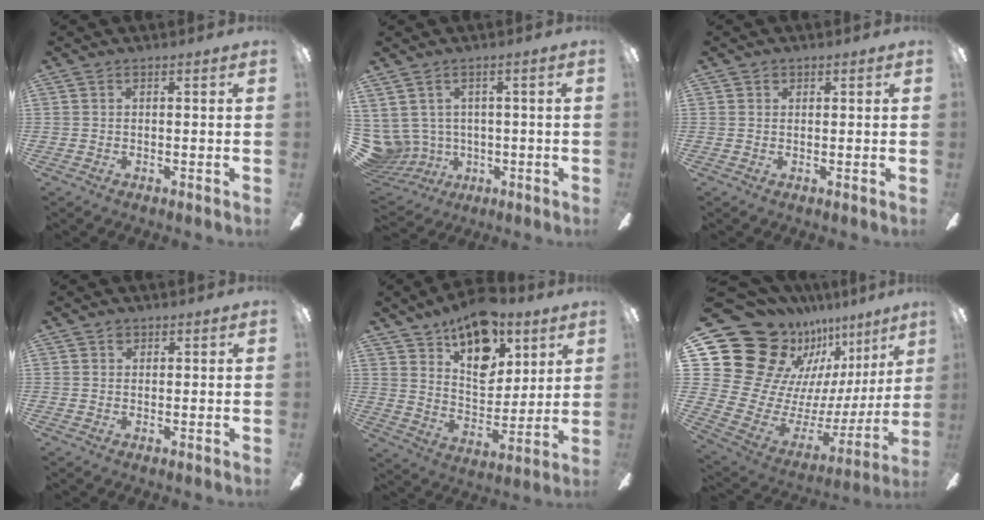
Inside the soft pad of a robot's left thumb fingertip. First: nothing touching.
{"total": 6.5, "force": [1.4, 6.3, 1.3], "torque": [-0.091, -0.022, 0.030]}
{"total": 1.2, "force": [0.7, 1.0, 0.3], "torque": [0.000, -0.001, 0.011]}
{"total": 1.6, "force": [1.0, 1.2, 0.5], "torque": [-0.005, -0.001, 0.016]}
{"total": 17.2, "force": [11.5, 9.6, 8.4], "torque": [-0.128, -0.063, 0.206]}
{"total": 23.1, "force": [14.2, 14.7, 10.6], "torque": [-0.213, -0.135, 0.293]}